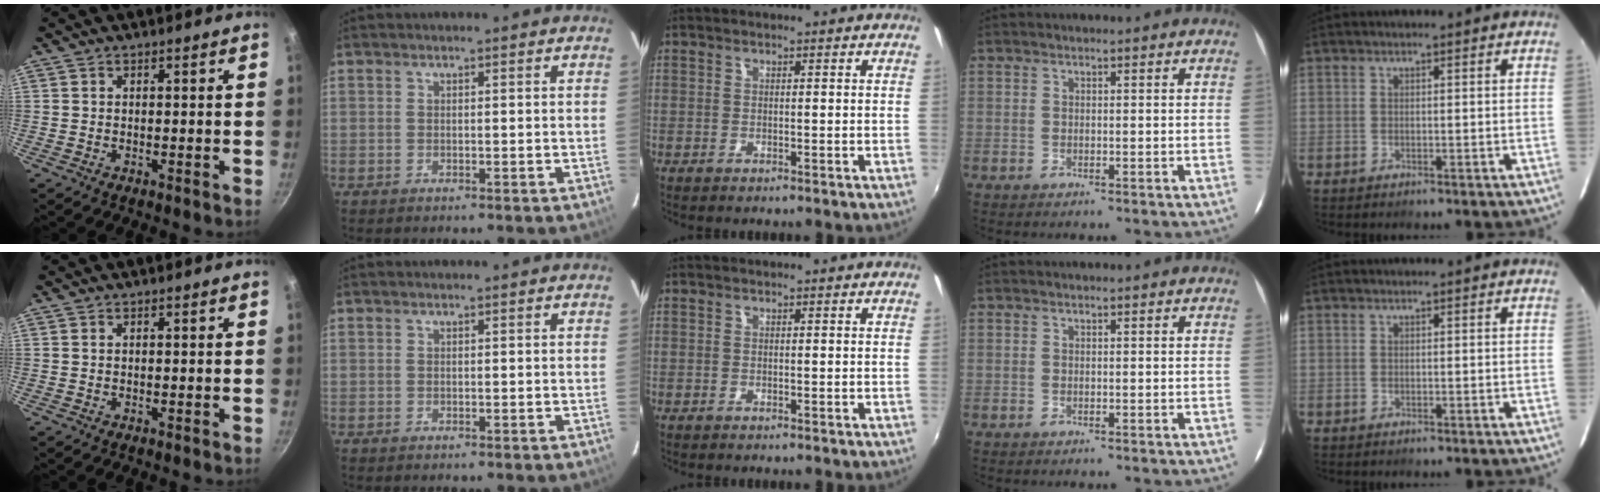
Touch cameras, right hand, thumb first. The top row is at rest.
{}